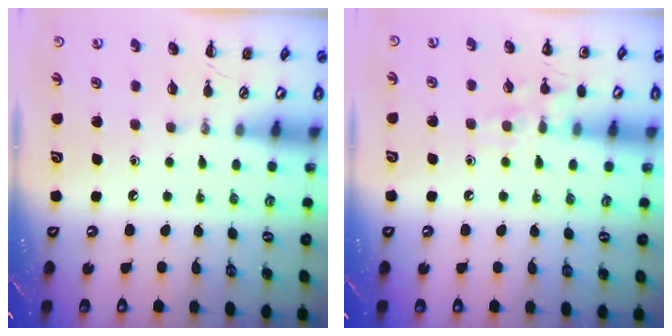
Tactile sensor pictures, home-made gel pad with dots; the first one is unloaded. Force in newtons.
{"total": 8.5, "press": 8.4, "slide": 0.7}